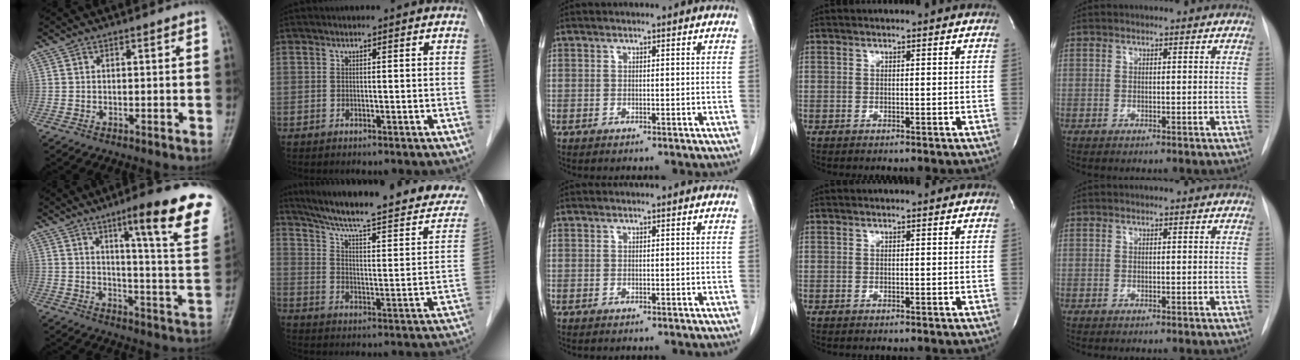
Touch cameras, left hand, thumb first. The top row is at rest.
{"thumb": {"total": 20.2, "force": [11.8, 2.5, 16.2], "torque": [-0.188, -0.054, 0.154]}, "index": {"total": 26.7, "force": [22.2, 3.3, 14.5], "torque": [-0.217, -0.029, 0.294]}}